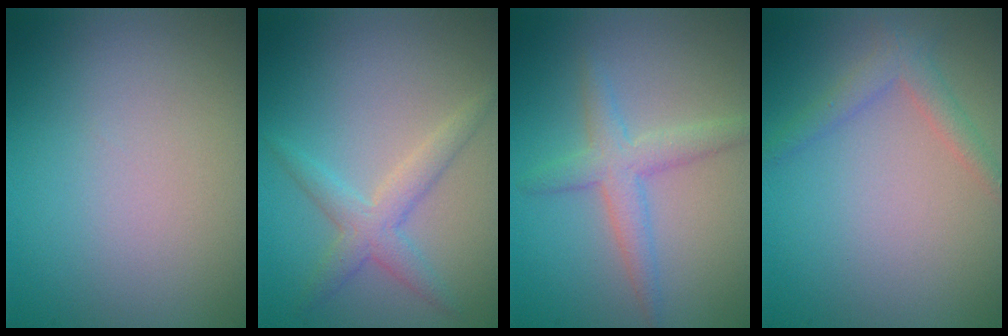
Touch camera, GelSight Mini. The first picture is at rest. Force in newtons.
{"total": 2.6, "press": 2.6, "slide": 0.1}
{"total": 2.9, "press": 2.9, "slide": 0.1}
{"total": 1.9, "press": 1.9, "slide": 0.2}